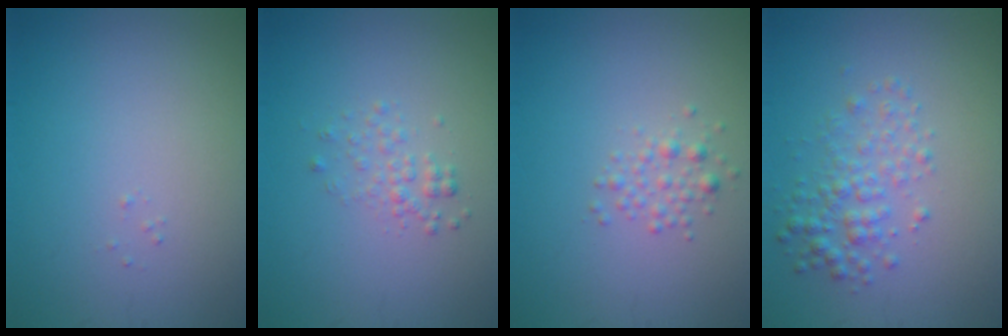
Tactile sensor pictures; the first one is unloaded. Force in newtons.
{"total": 1.4, "press": 1.4, "slide": 0.1}
{"total": 1.4, "press": 1.4, "slide": 0.1}
{"total": 2.6, "press": 2.6, "slide": 0.0}